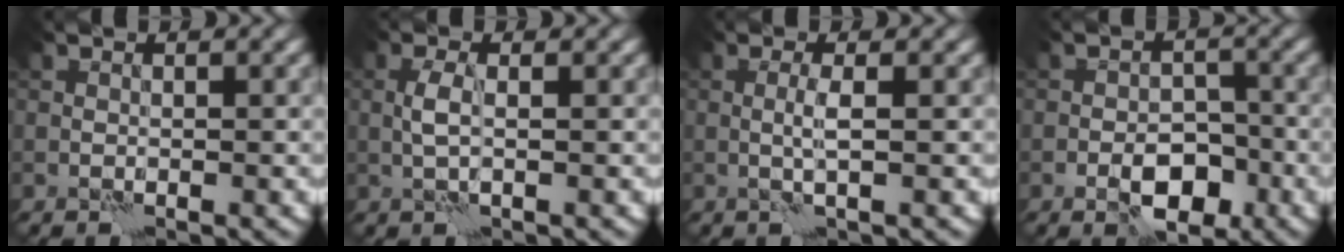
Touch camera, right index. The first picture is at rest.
{"total": 1.6, "force": [0.0, 0.3, 1.6], "torque": [-0.037, 0.005, -0.003]}
{"total": 1.5, "force": [0.0, -0.3, 1.4], "torque": [-0.034, 0.003, -0.001]}
{"total": 4.5, "force": [-2.4, 2.3, 3.0], "torque": [-0.038, 0.005, -0.041]}